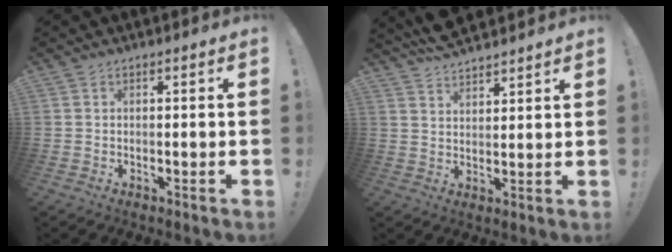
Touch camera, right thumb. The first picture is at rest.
{"total": 5.9, "force": [5.5, 1.5, 1.2], "torque": [-0.028, -0.035, 0.104]}